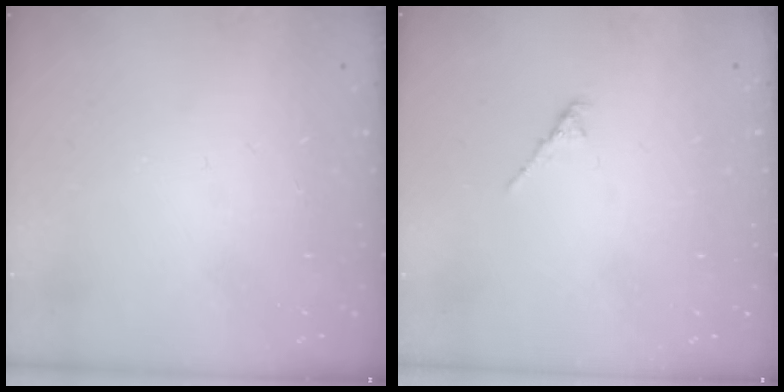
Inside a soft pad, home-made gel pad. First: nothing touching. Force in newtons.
{"total": 1.6, "press": 1.5, "slide": 0.5}